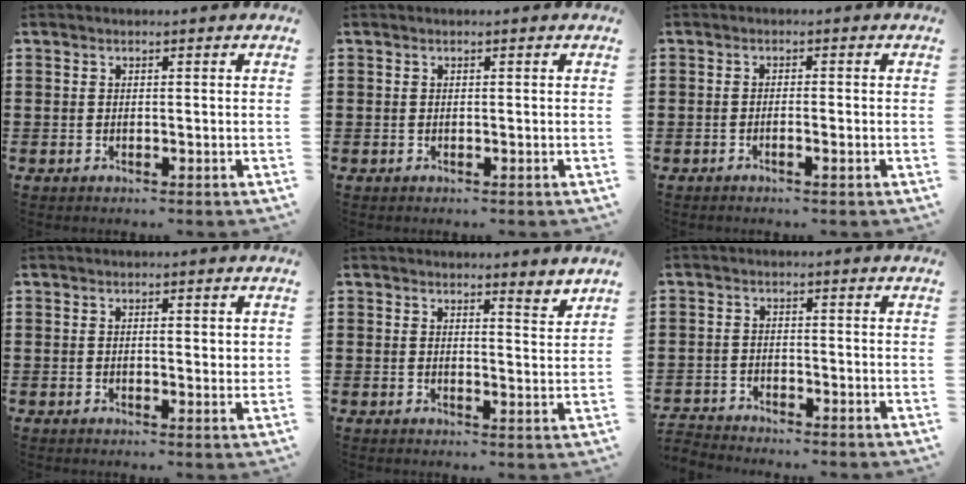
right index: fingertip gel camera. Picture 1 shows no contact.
{"total": 0.0}
{"total": 1.2, "force": [-0.9, -0.1, 0.8], "torque": [-0.014, -0.003, -0.016]}
{"total": 1.2, "force": [0.3, 0.3, 1.2], "torque": [-0.023, 0.005, 0.004]}
{"total": 2.5, "force": [2.4, 0.0, 0.6], "torque": [-0.010, -0.005, 0.043]}
{"total": 2.3, "force": [-2.2, 0.2, -0.4], "torque": [-0.001, 0.001, -0.049]}